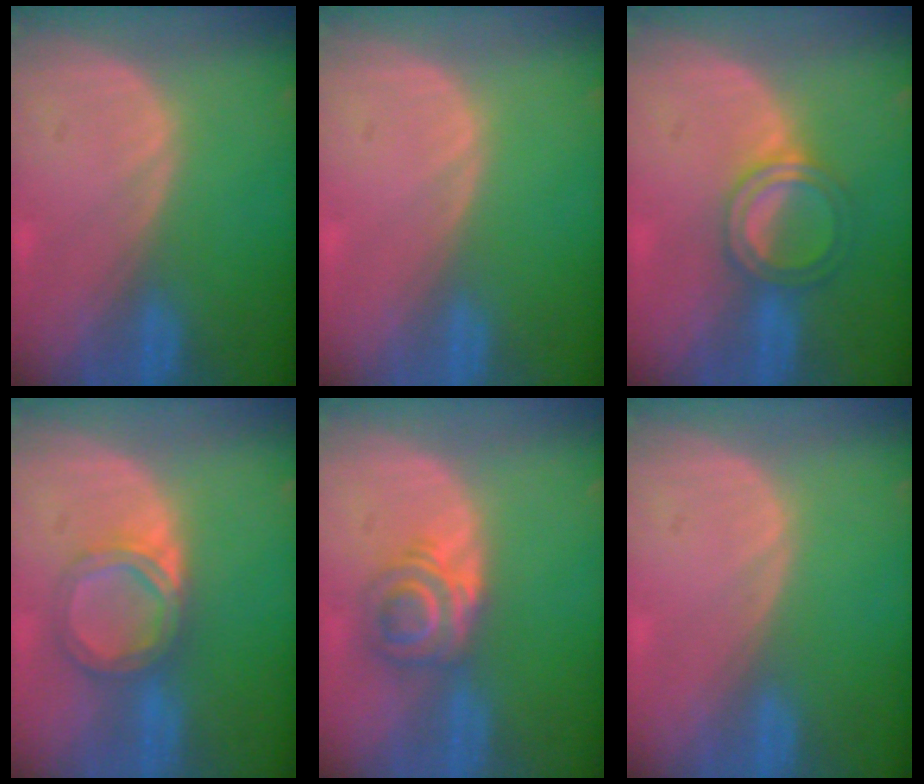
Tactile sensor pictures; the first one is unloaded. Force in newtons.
{"total": 0.0}
{"total": 5.0, "press": 4.7, "slide": 1.8}
{"total": 5.6, "press": 5.3, "slide": 1.9}
{"total": 6.2, "press": 5.3, "slide": 3.3}
{"total": 0.0}